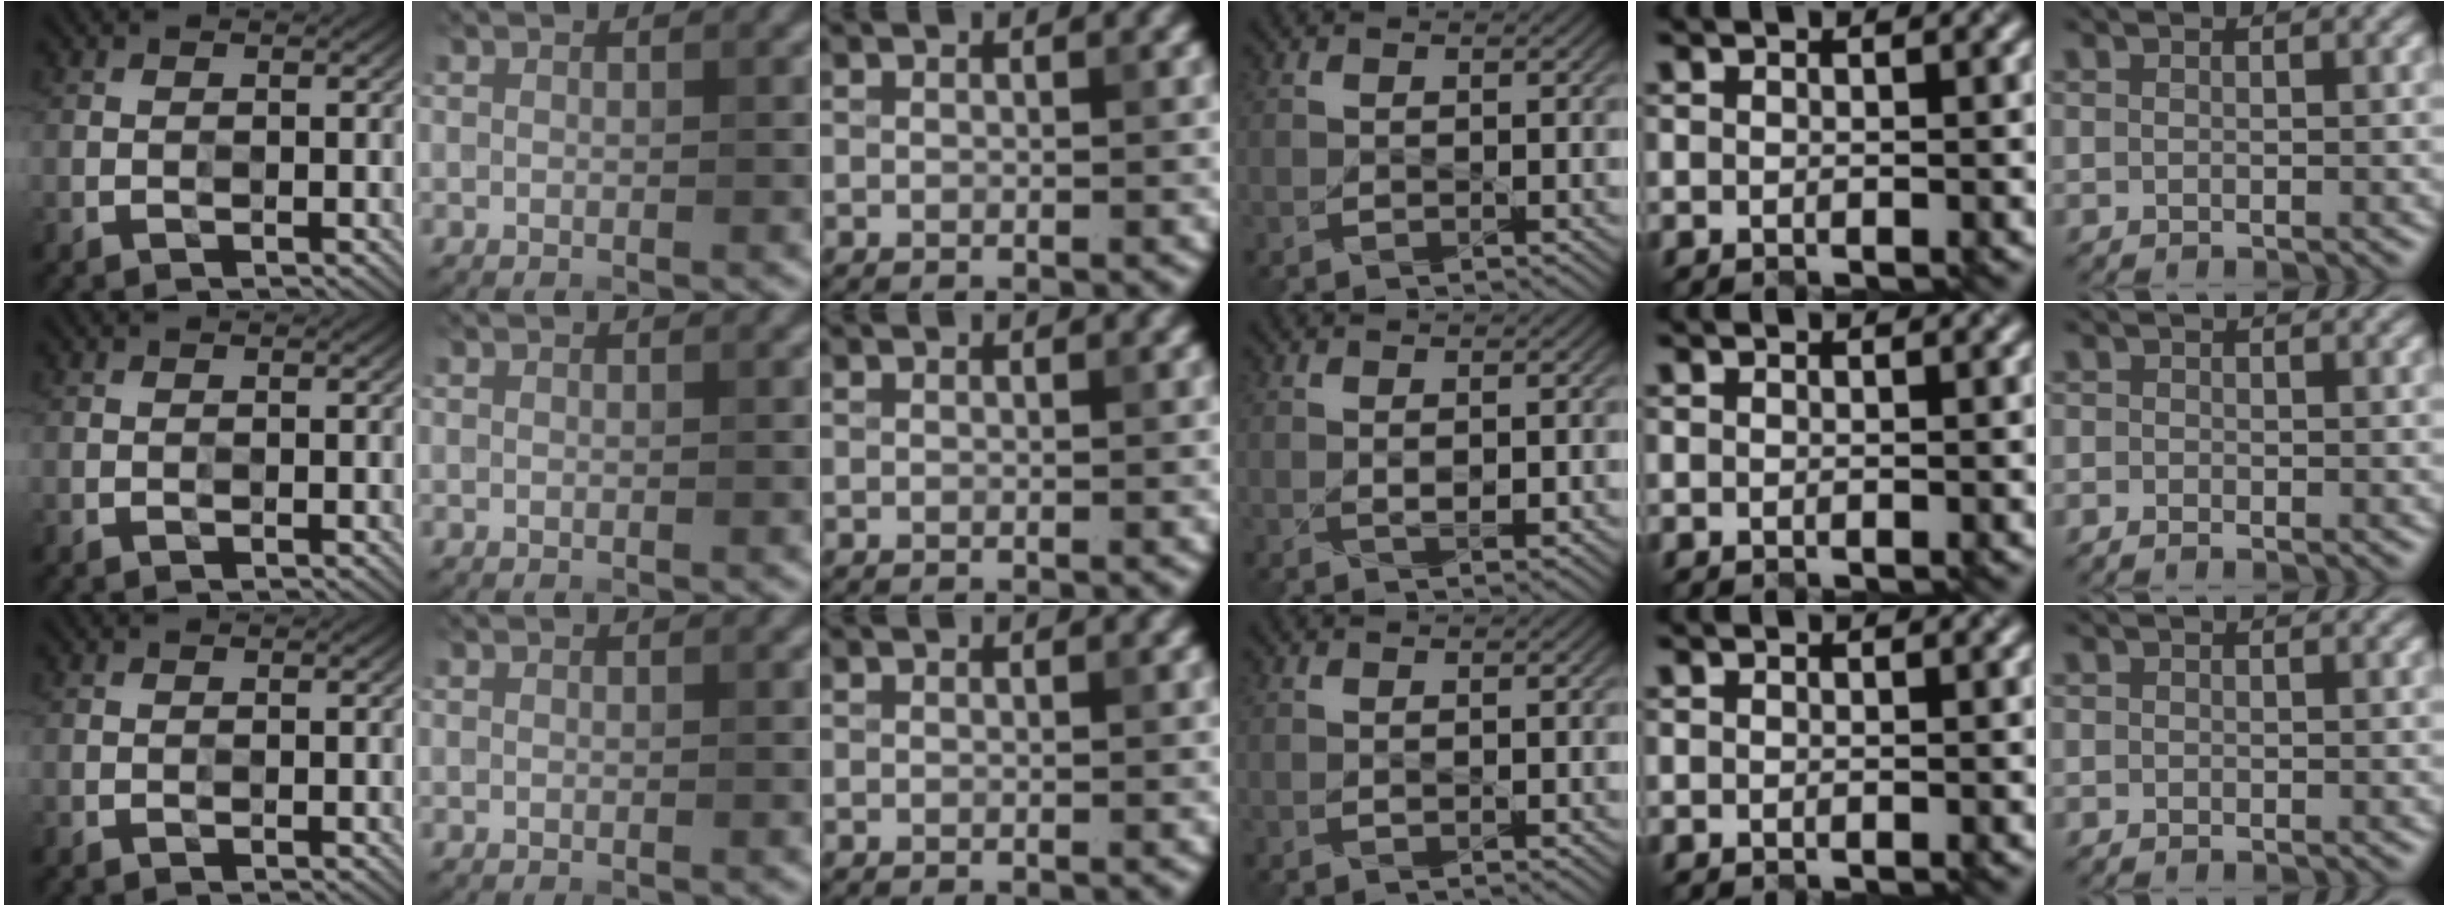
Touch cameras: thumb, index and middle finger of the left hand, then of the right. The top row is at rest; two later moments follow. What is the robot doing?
{"motion": "close", "object": "egg carton"}